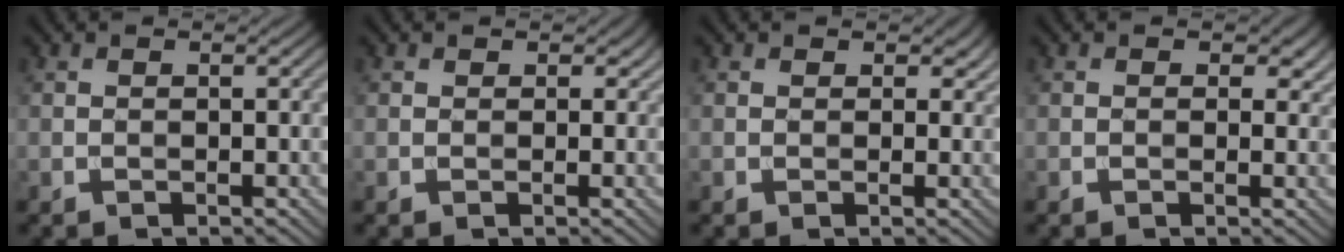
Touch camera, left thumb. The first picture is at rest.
{"total": 1.0, "force": [0.5, 0.9, 0.3], "torque": [-0.006, -0.002, 0.008]}
{"total": 1.7, "force": [0.8, 1.4, 0.6], "torque": [-0.015, -0.004, 0.011]}
{"total": 1.9, "force": [0.6, 1.4, 1.2], "torque": [-0.021, -0.007, 0.006]}